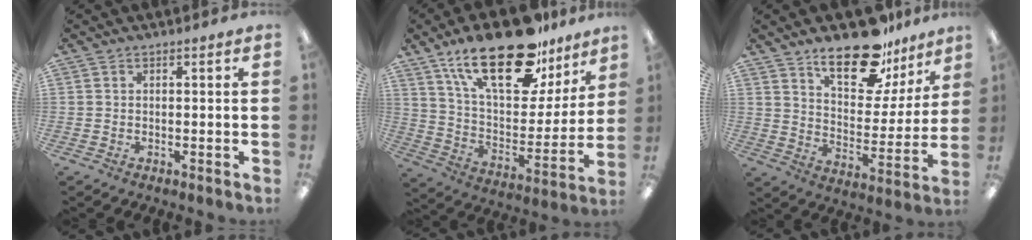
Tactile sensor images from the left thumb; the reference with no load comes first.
{"total": 26.3, "force": [17.3, 10.8, 16.5], "torque": [-0.260, -0.102, 0.296]}
{"total": 18.4, "force": [13.5, 7.7, 9.8], "torque": [-0.151, -0.084, 0.233]}